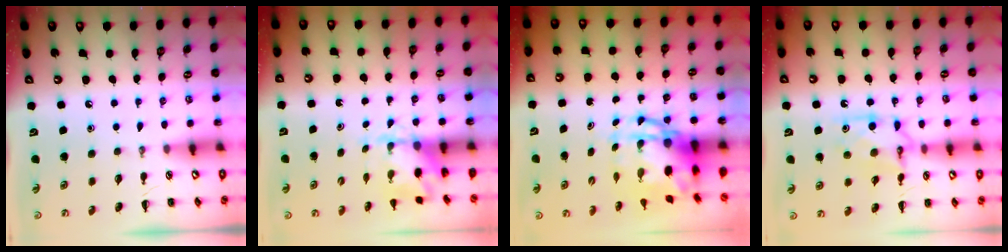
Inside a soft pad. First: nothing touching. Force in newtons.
{"total": 3.1, "press": 3.0, "slide": 0.5}
{"total": 7.7, "press": 7.4, "slide": 2.1}
{"total": 8.6, "press": 8.6, "slide": 0.9}